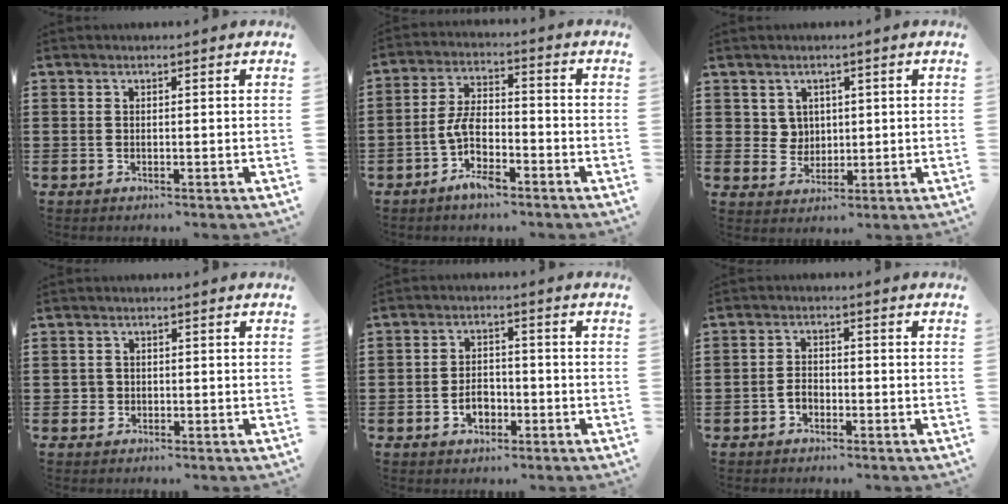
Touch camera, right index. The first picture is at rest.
{"total": 6.6, "force": [-3.1, 2.9, 5.0], "torque": [-0.113, 0.007, -0.064]}
{"total": 3.5, "force": [1.7, 3.0, 0.6], "torque": [-0.026, 0.012, 0.032]}
{"total": 1.4, "force": [-0.3, 1.3, 0.4], "torque": [-0.009, 0.005, -0.007]}
{"total": 3.9, "force": [-1.4, 2.5, 2.5], "torque": [-0.041, 0.001, -0.028]}
{"total": 2.0, "force": [-1.0, 1.3, 1.2], "torque": [-0.025, 0.003, -0.022]}